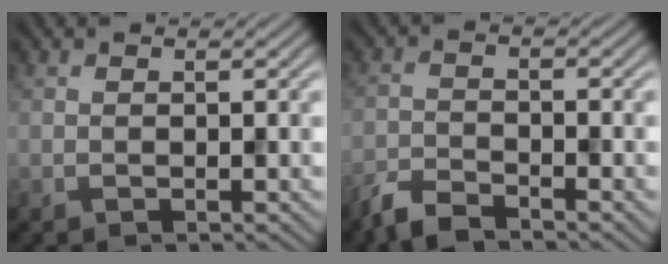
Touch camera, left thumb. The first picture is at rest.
{"total": 3.9, "force": [-3.5, 0.7, 1.6], "torque": [-0.036, -0.006, -0.080]}